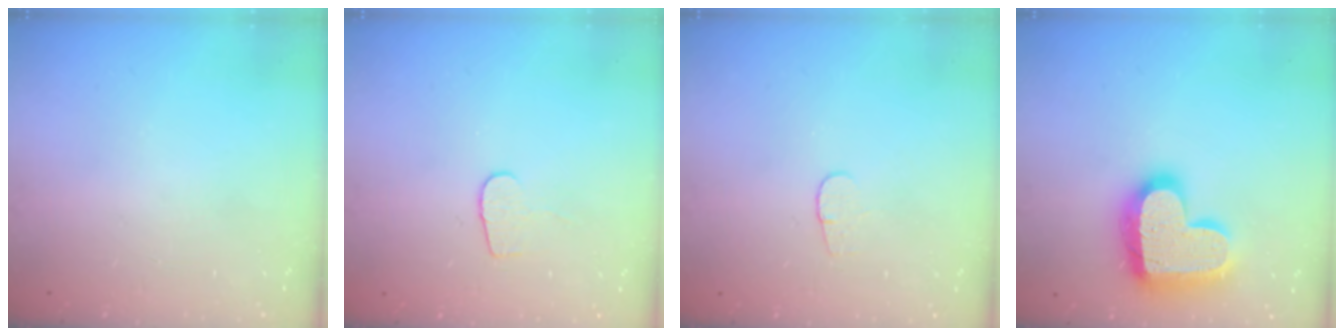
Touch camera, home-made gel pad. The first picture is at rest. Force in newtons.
{"total": 5.4, "press": 5.4, "slide": 0.6}
{"total": 3.6, "press": 3.6, "slide": 0.4}
{"total": 20.5, "press": 20.4, "slide": 1.5}